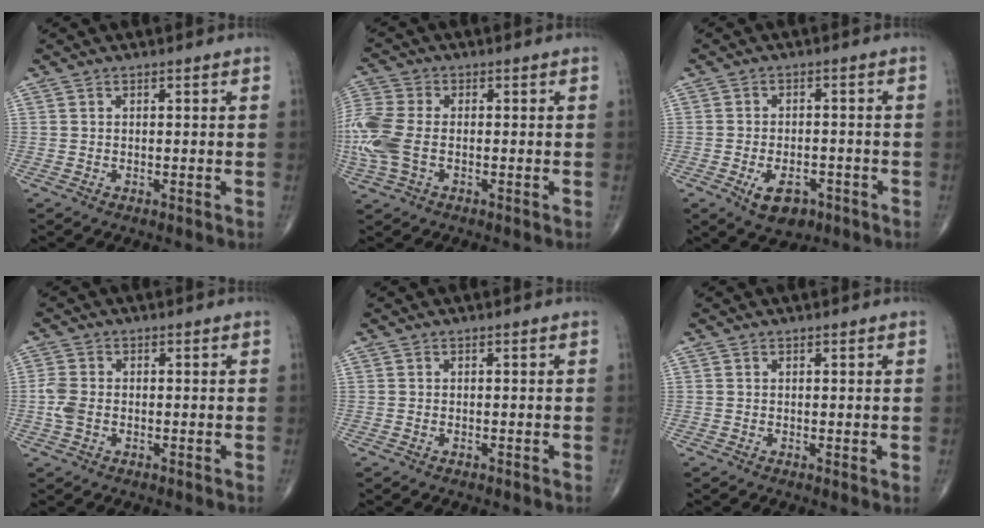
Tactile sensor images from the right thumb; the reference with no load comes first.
{"total": 11.5, "force": [-1.5, 7.1, 9.0], "torque": [-0.246, 0.011, -0.029]}
{"total": 6.7, "force": [-3.2, 3.9, 4.4], "torque": [-0.062, 0.012, -0.045]}
{"total": 3.7, "force": [-0.7, 2.5, 2.7], "torque": [-0.071, 0.007, -0.016]}
{"total": 0.0}
{"total": 0.7, "force": [0.2, 0.3, 0.6], "torque": [-0.011, -0.004, 0.001]}